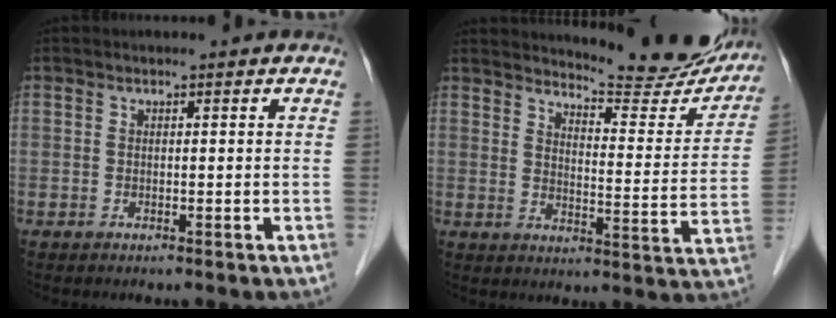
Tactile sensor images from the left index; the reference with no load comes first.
{"total": 16.2, "force": [15.4, 2.2, 4.5], "torque": [-0.051, -0.063, 0.182]}